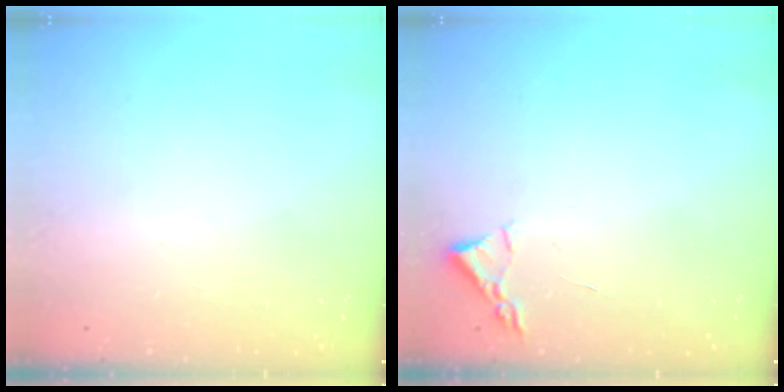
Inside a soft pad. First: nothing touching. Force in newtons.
{"total": 2.2, "press": 2.2, "slide": 0.3}